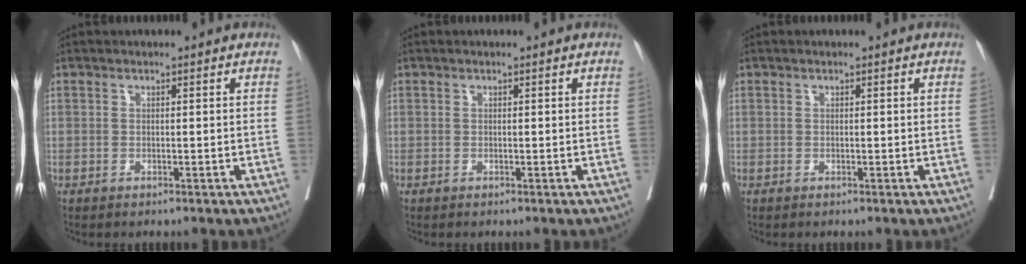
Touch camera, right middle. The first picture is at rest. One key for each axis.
{"total": 0.0}
{"total": 0.0}